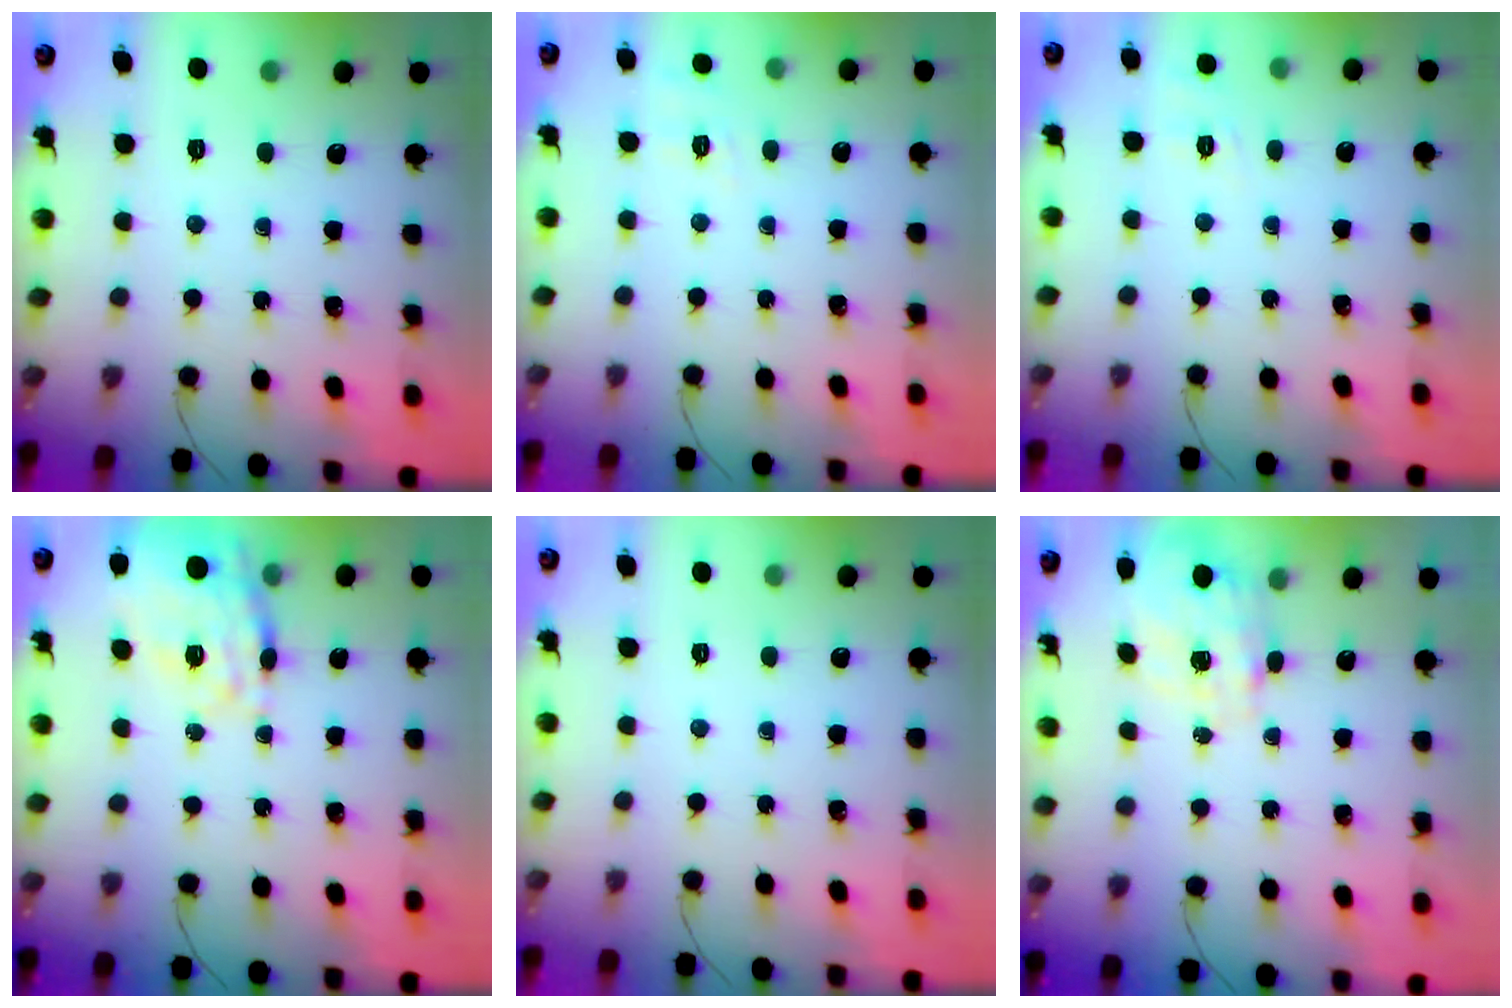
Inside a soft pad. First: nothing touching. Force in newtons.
{"total": 5.4, "press": 4.9, "slide": 2.1}
{"total": 1.8, "press": 0.1, "slide": 1.8}
{"total": 20.5, "press": 20.2, "slide": 3.8}
{"total": 0.0}
{"total": 3.6, "press": 3.5, "slide": 1.0}